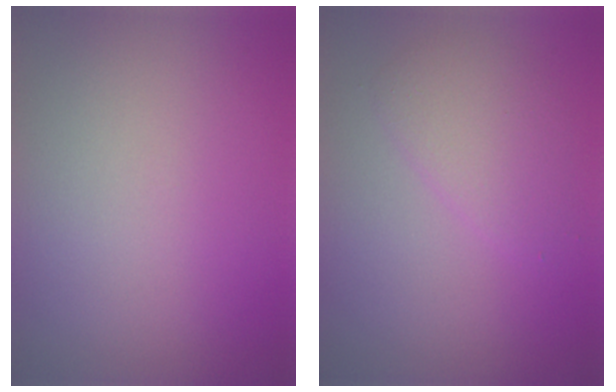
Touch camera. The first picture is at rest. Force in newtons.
{"total": 2.6, "press": 2.6, "slide": 0.3}